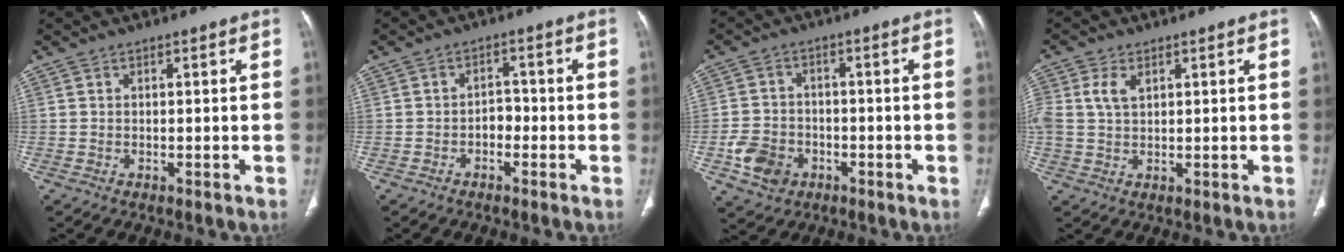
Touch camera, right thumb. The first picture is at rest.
{"total": 2.7, "force": [-1.2, 1.9, 1.4], "torque": [-0.006, 0.017, -0.024]}
{"total": 7.3, "force": [-2.9, 5.8, 3.3], "torque": [-0.050, 0.018, -0.048]}
{"total": 4.4, "force": [1.5, 2.8, 3.1], "torque": [-0.067, 0.004, 0.033]}